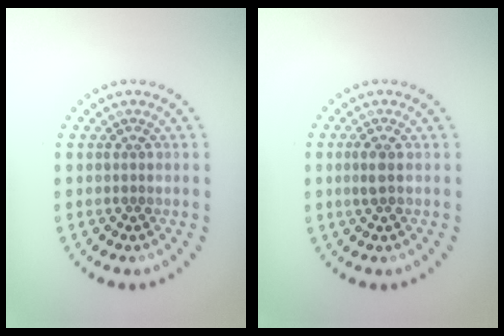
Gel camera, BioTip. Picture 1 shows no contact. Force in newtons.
{"total": 1.3, "press": 1.3, "slide": 0.2}